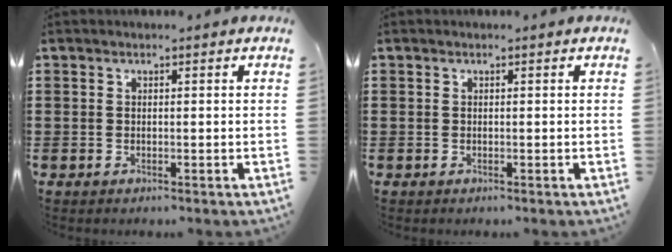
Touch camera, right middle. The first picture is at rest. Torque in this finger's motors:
{"motor_torque": [-0.10, 0.03, -0.02, -0.01]}